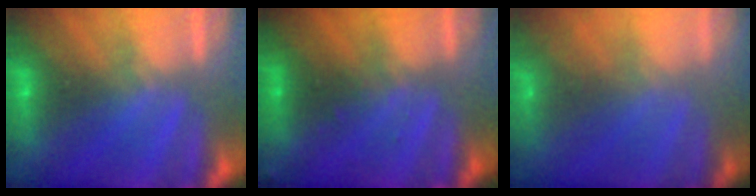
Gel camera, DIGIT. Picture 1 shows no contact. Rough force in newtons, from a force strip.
{"total": 2.7}
{"total": 7.8}